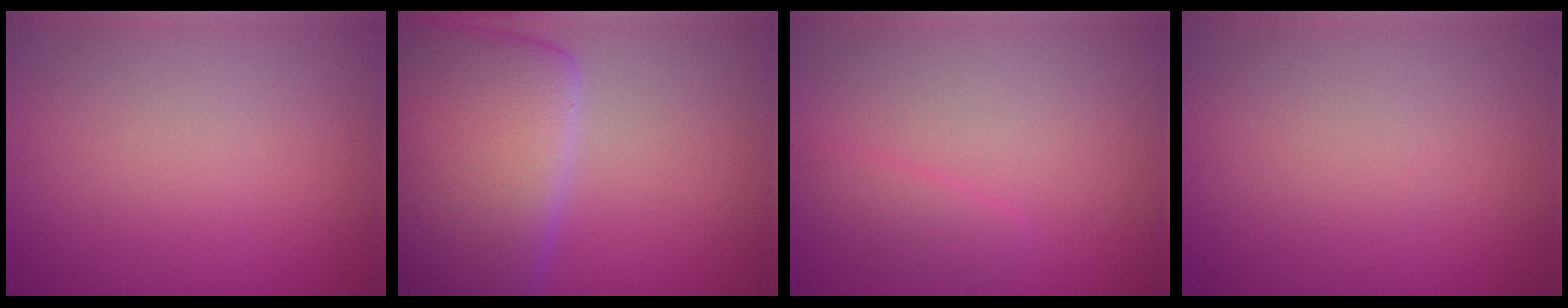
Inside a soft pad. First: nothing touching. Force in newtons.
{"total": 15.1, "press": 15.1, "slide": 0.9}
{"total": 1.5, "press": 1.5, "slide": 0.1}
{"total": 0.0}